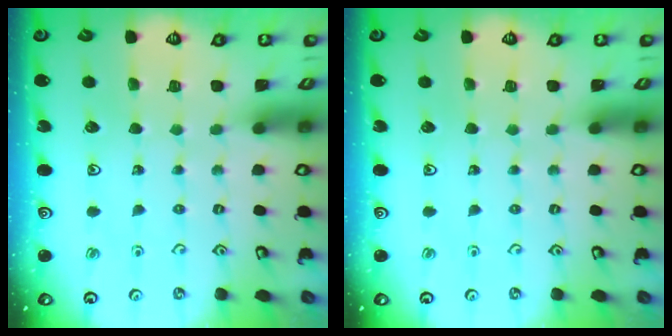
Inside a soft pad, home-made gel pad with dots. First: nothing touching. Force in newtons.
{"total": 0.0}